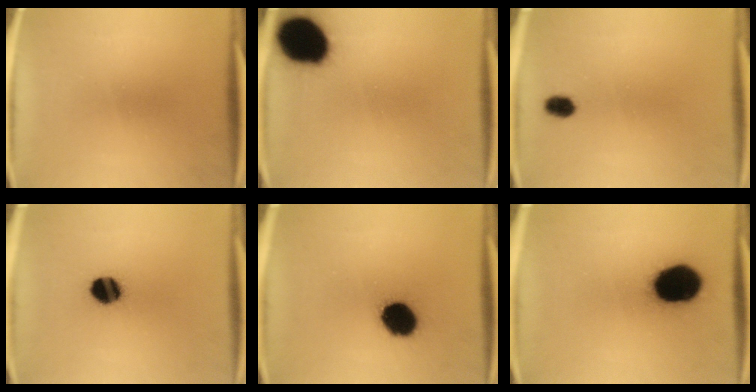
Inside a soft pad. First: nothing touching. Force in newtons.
{"total": 18.7}
{"total": 2.7}
{"total": 8.3}
{"total": 11.9}
{"total": 19.5}